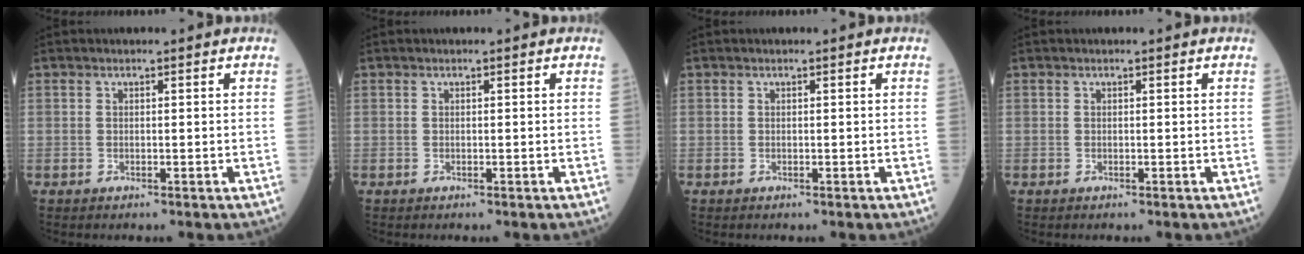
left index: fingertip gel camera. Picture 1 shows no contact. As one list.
[{"total": 0.0}, {"total": 0.0}, {"total": 0.0}]